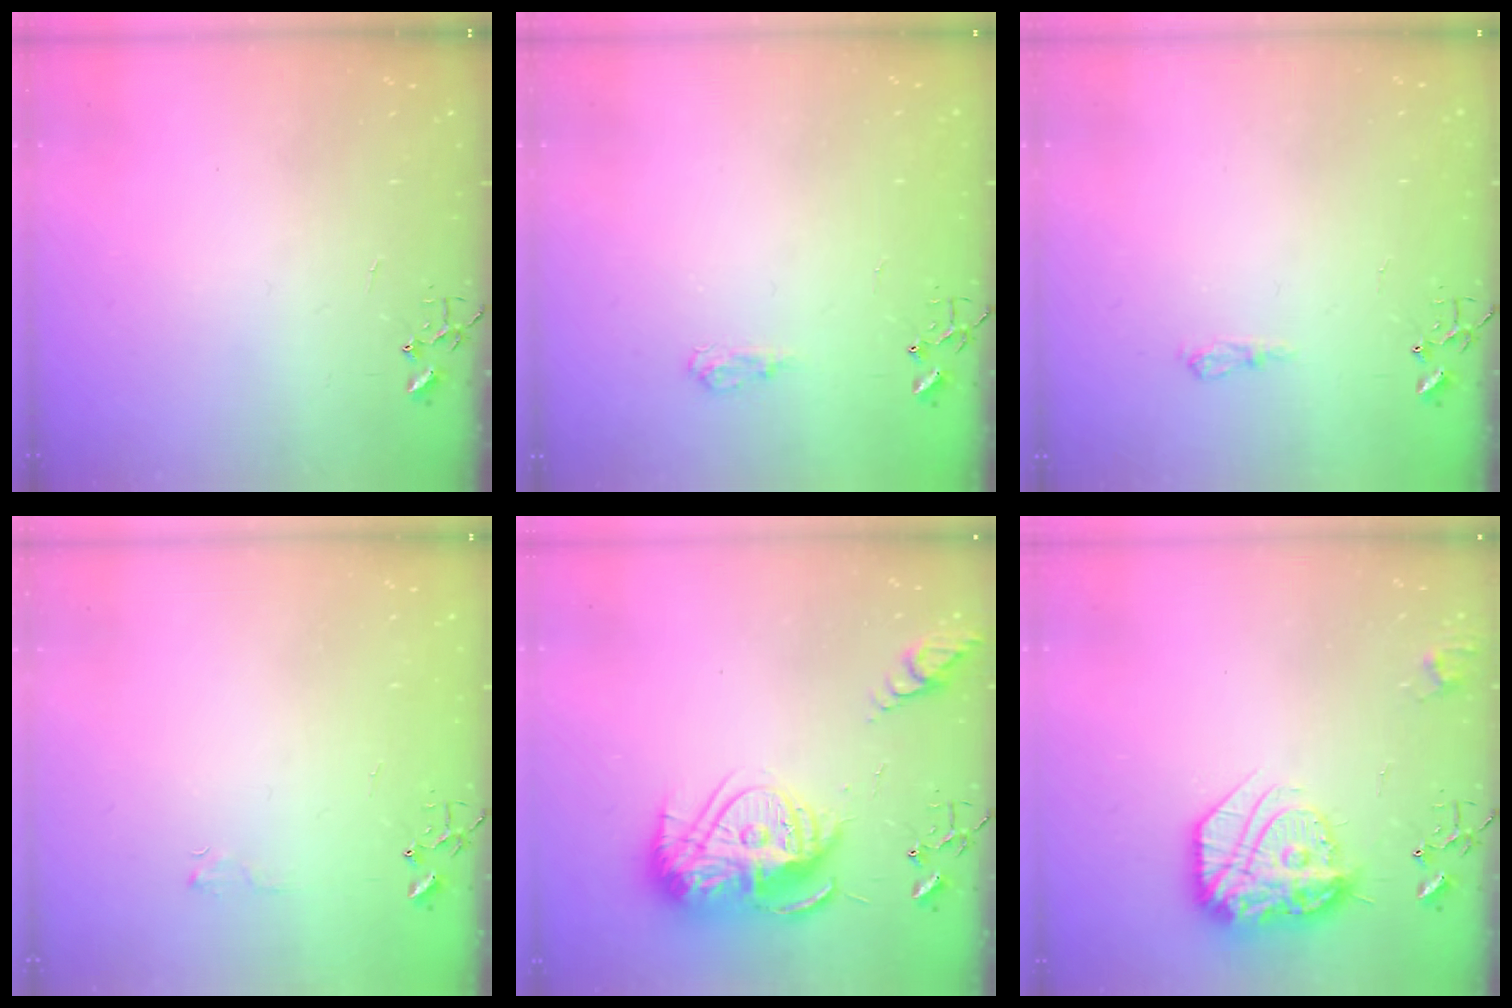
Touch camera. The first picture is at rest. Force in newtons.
{"total": 7.2, "press": 7.2, "slide": 0.8}
{"total": 7.0, "press": 7.0, "slide": 0.8}
{"total": 4.4, "press": 4.4, "slide": 0.6}
{"total": 18.1, "press": 18.1, "slide": 1.6}
{"total": 22.1, "press": 22.0, "slide": 2.1}